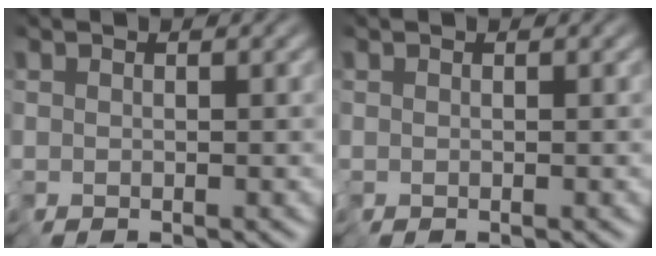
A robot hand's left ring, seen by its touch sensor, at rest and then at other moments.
{"total": 0.0}